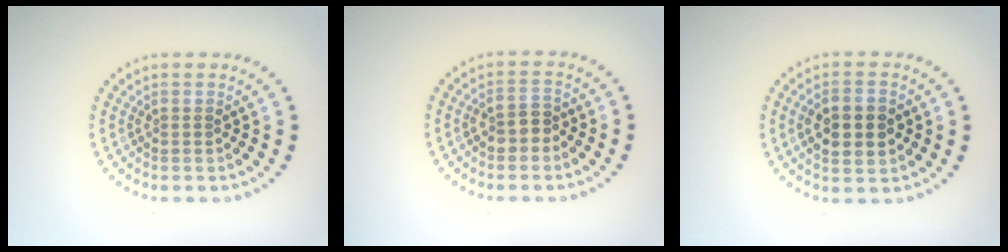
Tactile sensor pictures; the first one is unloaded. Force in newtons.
{"total": 2.1, "press": 2.0, "slide": 0.6}
{"total": 4.6, "press": 4.6, "slide": 0.0}